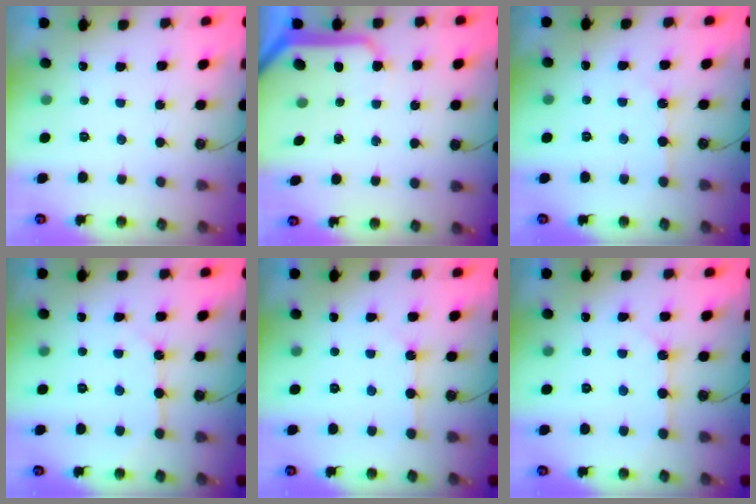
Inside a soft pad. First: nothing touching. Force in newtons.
{"total": 9.0, "press": 9.0, "slide": 0.7}
{"total": 2.5, "press": 2.5, "slide": 0.4}
{"total": 8.2, "press": 8.2, "slide": 0.9}
{"total": 1.5, "press": 1.5, "slide": 0.3}
{"total": 2.5, "press": 2.5, "slide": 0.3}